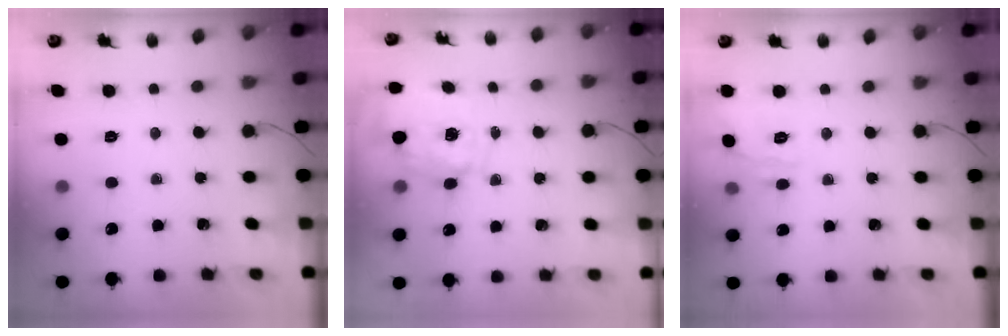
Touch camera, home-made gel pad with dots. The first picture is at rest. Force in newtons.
{"total": 2.8, "press": 2.6, "slide": 0.9}
{"total": 9.9, "press": 9.8, "slide": 1.6}